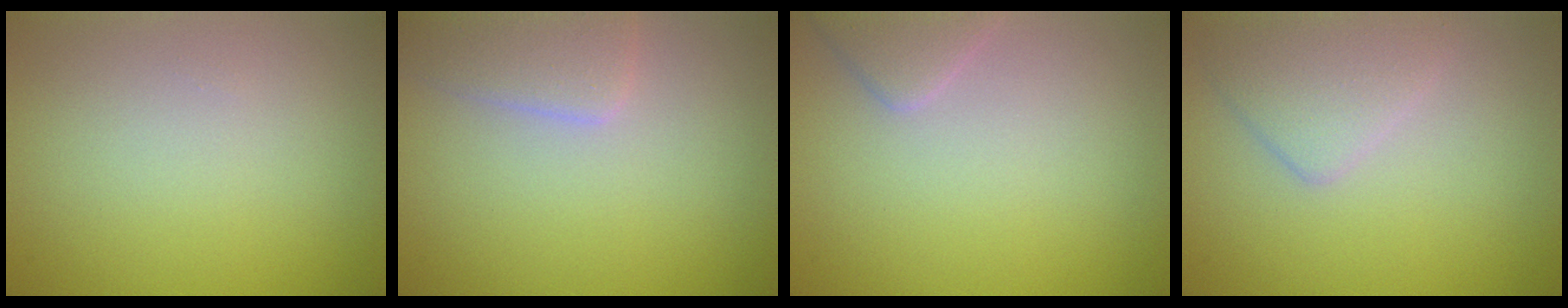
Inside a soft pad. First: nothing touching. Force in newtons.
{"total": 2.9, "press": 2.9, "slide": 0.3}
{"total": 1.8, "press": 1.8, "slide": 0.2}
{"total": 2.8, "press": 2.8, "slide": 0.1}